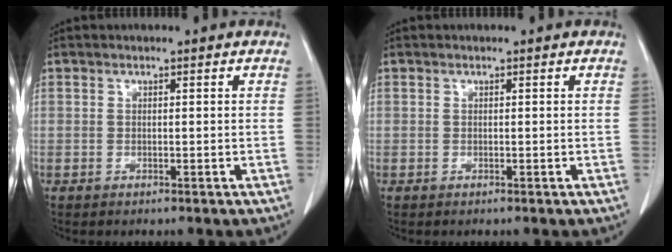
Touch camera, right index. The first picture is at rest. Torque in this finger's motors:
{"motor_torque": [0.00, 0.00, 0.00, 0.00]}